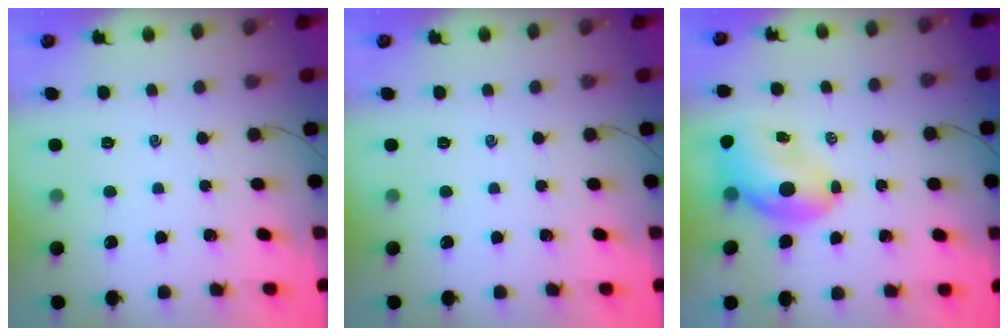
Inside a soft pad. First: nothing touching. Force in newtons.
{"total": 0.0}
{"total": 7.4, "press": 7.1, "slide": 2.2}